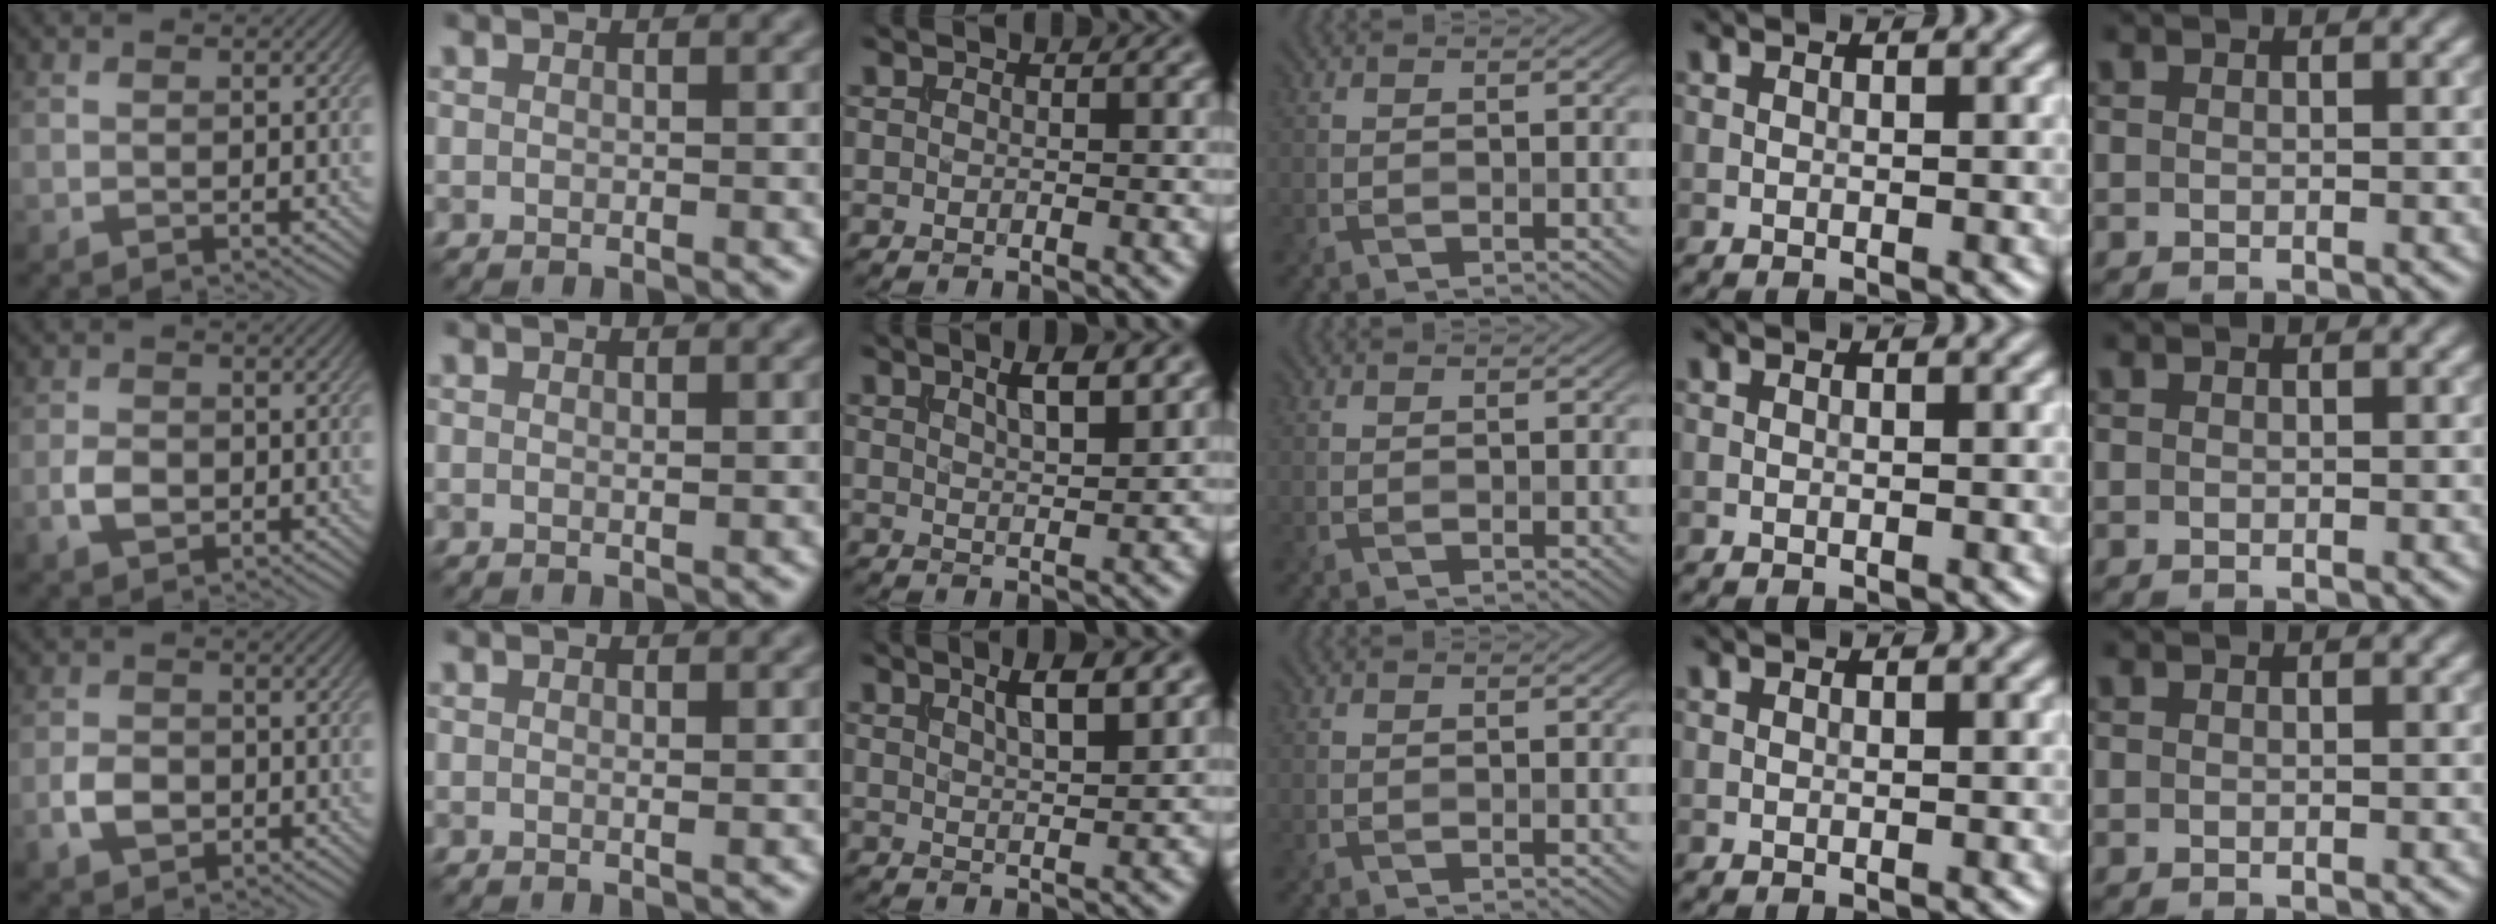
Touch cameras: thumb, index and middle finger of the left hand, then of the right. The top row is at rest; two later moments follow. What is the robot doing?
{"motion": "extract", "object": "file holder"}